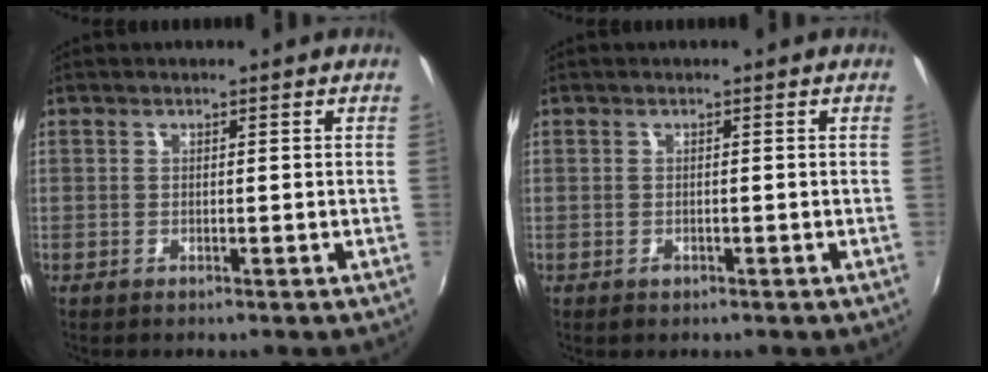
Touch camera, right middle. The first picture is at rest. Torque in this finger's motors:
{"motor_torque": [0.36, -0.28, 0.08, 0.02]}